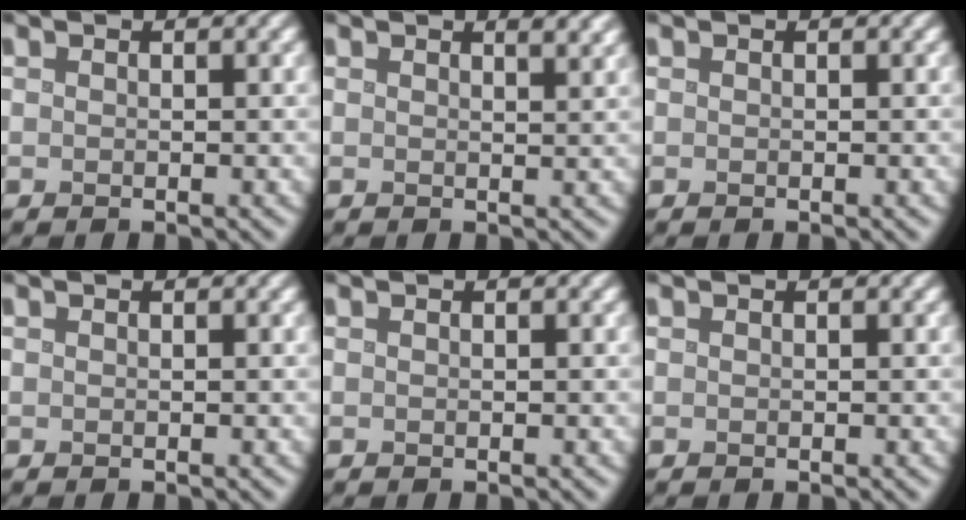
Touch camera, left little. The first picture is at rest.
{"total": 1.9, "force": [1.4, 0.6, 1.2], "torque": [-0.005, 0.005, 0.016]}
{"total": 0.0}
{"total": 0.0}
{"total": 0.0}
{"total": 0.0}